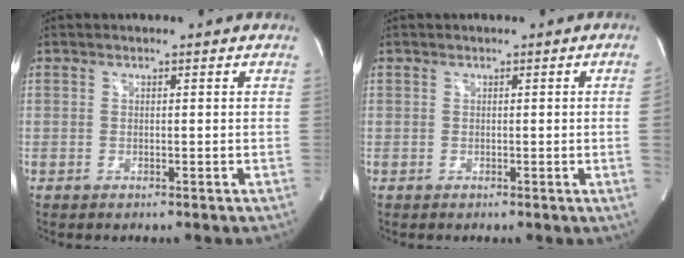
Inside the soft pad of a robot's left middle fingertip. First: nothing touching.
{"total": 1.9, "force": [-0.1, -0.9, 1.6], "torque": [-0.018, -0.001, 0.000]}